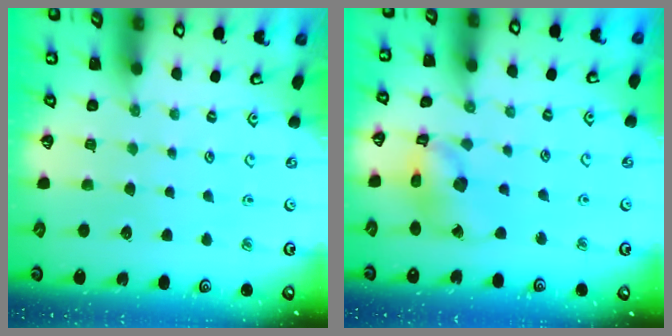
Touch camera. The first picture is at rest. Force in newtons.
{"total": 13.1, "press": 12.9, "slide": 1.9}